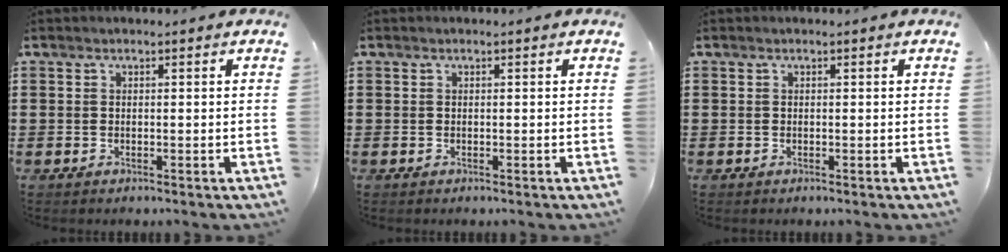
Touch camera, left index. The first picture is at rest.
{"total": 0.0}
{"total": 0.0}